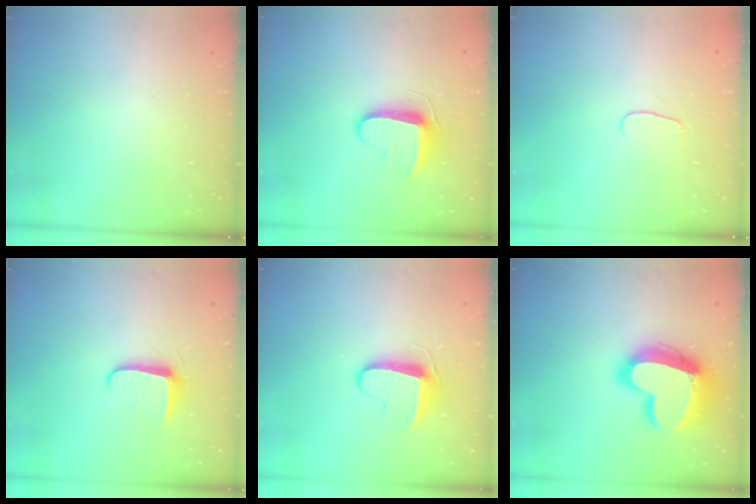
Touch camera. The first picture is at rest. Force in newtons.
{"total": 9.1, "press": 9.1, "slide": 0.8}
{"total": 3.6, "press": 3.6, "slide": 0.4}
{"total": 7.1, "press": 7.0, "slide": 0.9}
{"total": 9.0, "press": 8.9, "slide": 0.7}
{"total": 21.0, "press": 20.9, "slide": 1.9}